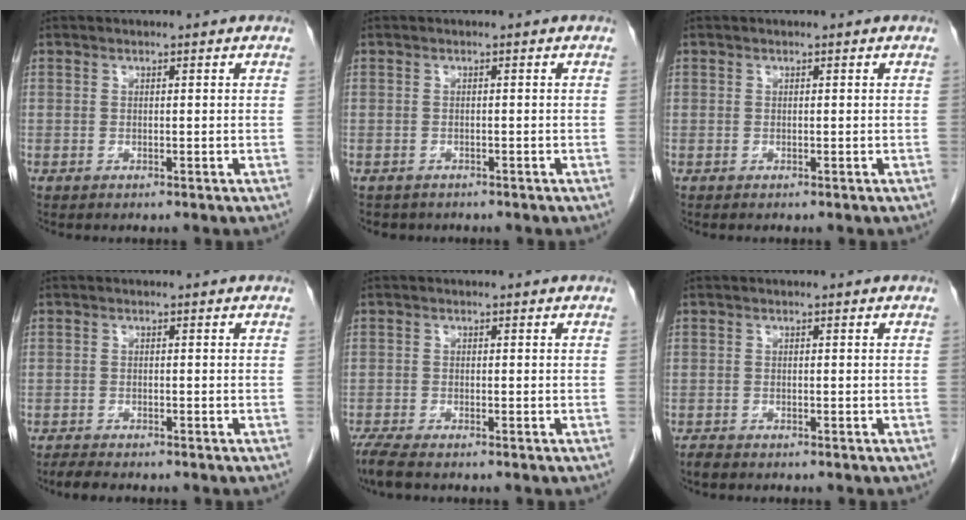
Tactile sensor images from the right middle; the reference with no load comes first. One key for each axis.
{"total": 2.1, "fx": -1.7, "fy": 1.2, "fz": 0.2, "tx": -0.008, "ty": 0.002, "tz": -0.021}
{"total": 0.0}
{"total": 2.8, "fx": -2.4, "fy": 0.5, "fz": 1.3, "tx": -0.027, "ty": -0.007, "tz": -0.036}
{"total": 3.3, "fx": -2.7, "fy": 0.4, "fz": 1.9, "tx": -0.041, "ty": -0.011, "tz": -0.048}
{"total": 1.0, "fx": -0.9, "fy": 0.2, "fz": 0.4, "tx": -0.013, "ty": -0.002, "tz": -0.015}